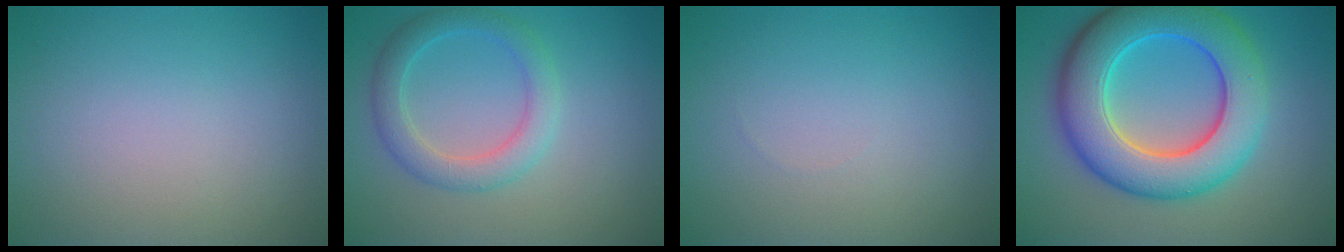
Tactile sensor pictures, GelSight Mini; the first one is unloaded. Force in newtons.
{"total": 3.4, "press": 3.4, "slide": 0.2}
{"total": 0.0}
{"total": 10.4, "press": 10.4, "slide": 0.2}